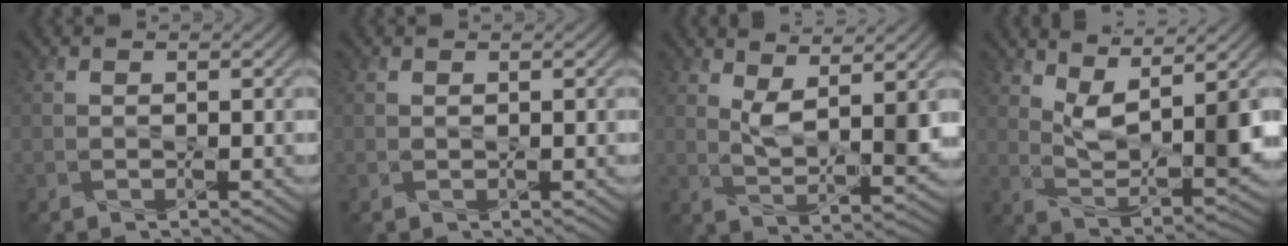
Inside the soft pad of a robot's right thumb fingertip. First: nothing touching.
{"total": 0.0}
{"total": 6.0, "force": [2.9, 2.0, 4.9], "torque": [-0.093, -0.010, 0.060]}
{"total": 7.7, "force": [4.0, 2.5, 6.1], "torque": [-0.119, -0.009, 0.083]}